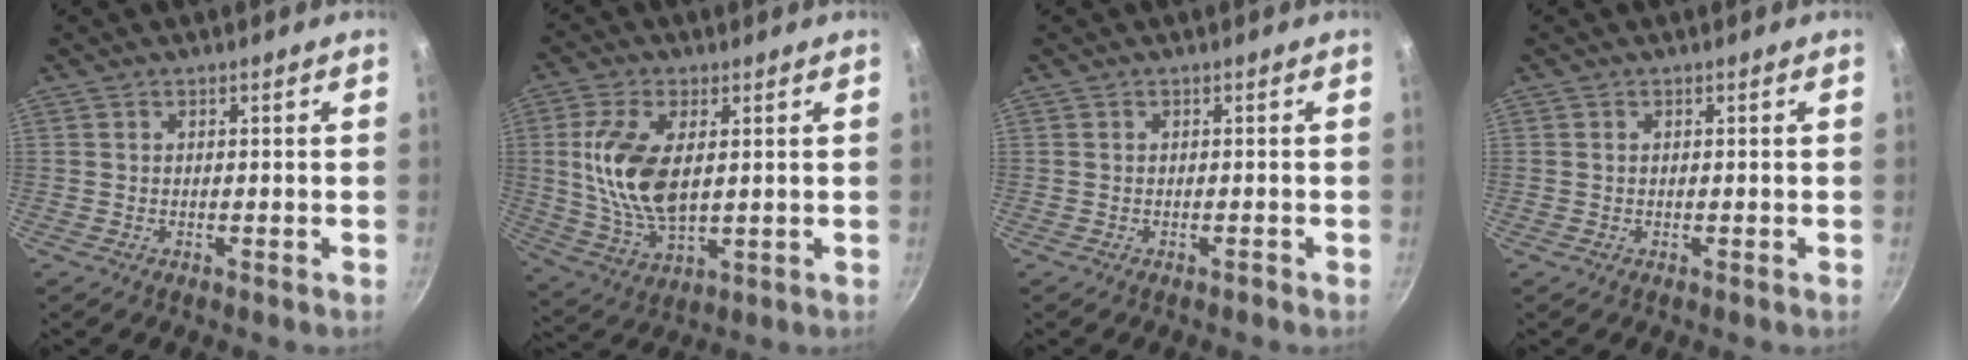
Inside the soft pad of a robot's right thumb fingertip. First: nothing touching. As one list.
[{"total": 13.8, "force": [1.9, 7.1, 11.7], "torque": [-0.241, -0.013, 0.045]}, {"total": 0.0}, {"total": 0.0}]